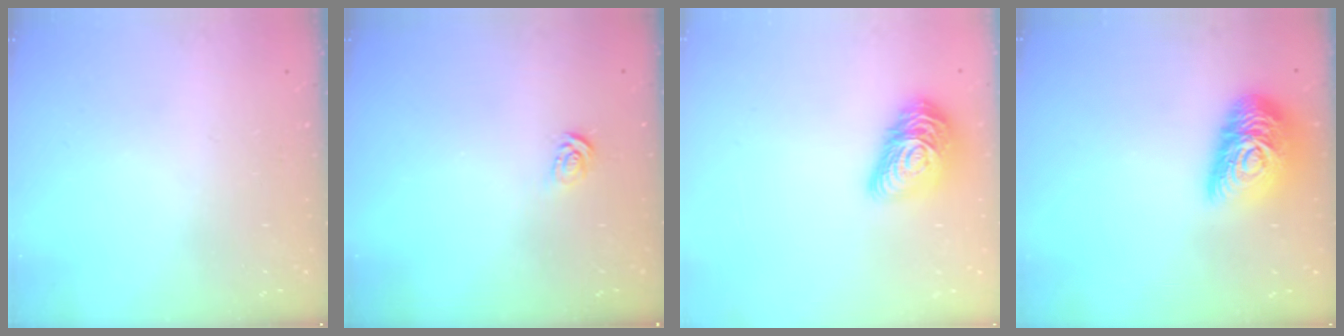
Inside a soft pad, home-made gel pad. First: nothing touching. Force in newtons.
{"total": 3.8, "press": 3.8, "slide": 0.4}
{"total": 15.3, "press": 15.3, "slide": 0.8}
{"total": 17.3, "press": 17.3, "slide": 1.1}